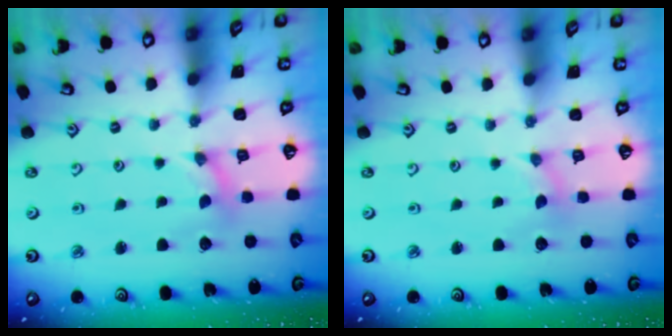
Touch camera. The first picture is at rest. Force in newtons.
{"total": 0.0}